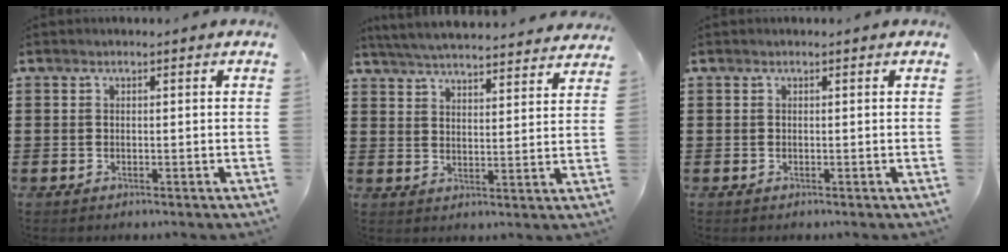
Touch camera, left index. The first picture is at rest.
{"total": 5.2, "force": [5.0, -0.3, 1.0], "torque": [-0.042, -0.032, 0.088]}
{"total": 0.0}